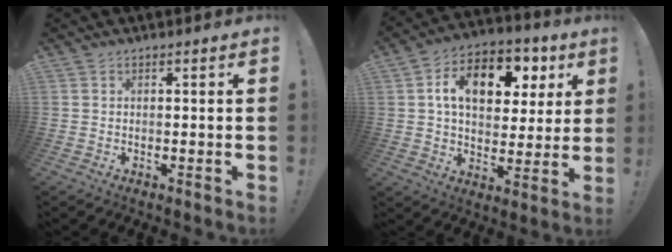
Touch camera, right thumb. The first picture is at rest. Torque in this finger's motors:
{"motor_torque": [0.36, 1.02, 0.69, -0.35, 0.08]}